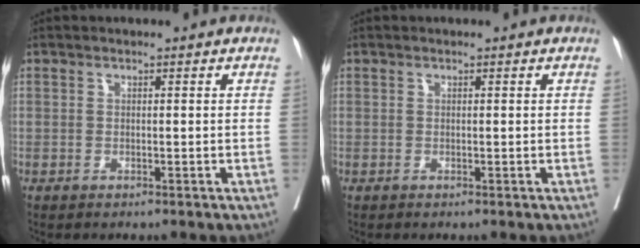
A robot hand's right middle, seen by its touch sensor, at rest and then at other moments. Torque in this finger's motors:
{"motor_torque": [-0.10, 0.20, 0.00, 0.00]}